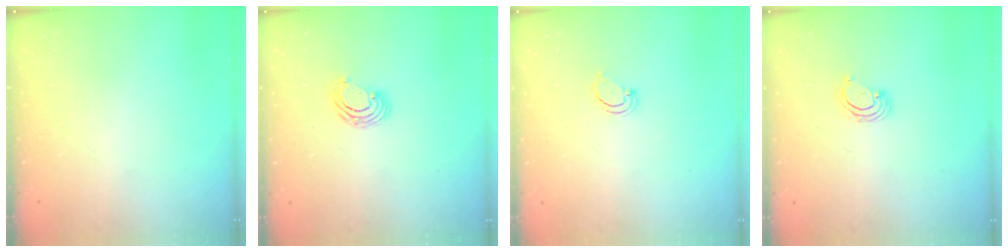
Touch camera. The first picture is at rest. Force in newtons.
{"total": 5.3, "press": 5.3, "slide": 0.2}
{"total": 1.9, "press": 1.9, "slide": 0.2}
{"total": 3.5, "press": 3.5, "slide": 0.1}